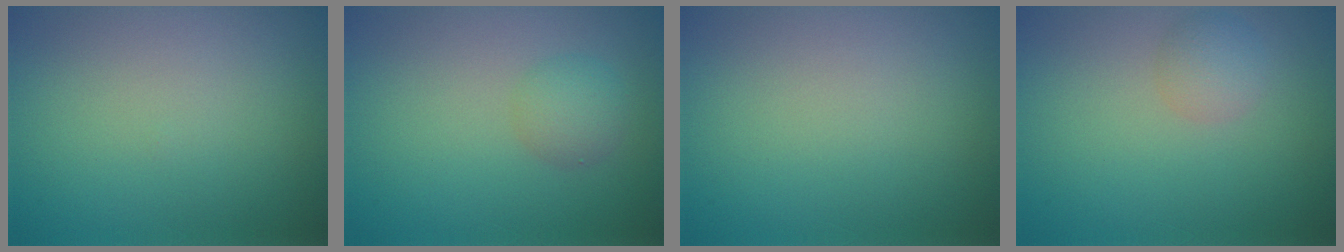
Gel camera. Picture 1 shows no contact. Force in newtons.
{"total": 2.0, "press": 2.0, "slide": 0.0}
{"total": 0.0}
{"total": 1.9, "press": 1.9, "slide": 0.1}